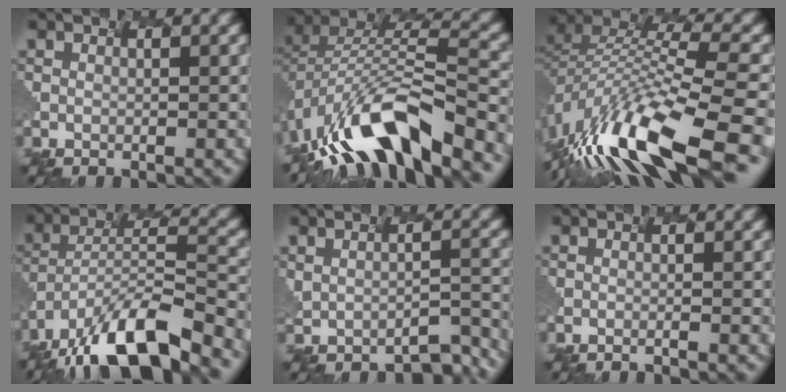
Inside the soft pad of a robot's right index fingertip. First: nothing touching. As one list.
[{"total": 11.5, "force": [-8.8, 3.1, 6.7], "torque": [-0.141, 0.011, -0.129]}, {"total": 13.4, "force": [-9.2, 2.9, 9.3], "torque": [-0.224, 0.009, -0.138]}, {"total": 12.2, "force": [-10.5, 2.4, 5.8], "torque": [-0.122, 0.003, -0.163]}, {"total": 3.3, "force": [-2.7, 0.3, 2.0], "torque": [-0.036, -0.011, -0.010]}, {"total": 0.9, "force": [-0.8, -0.2, 0.1], "torque": [0.001, -0.004, -0.007]}]